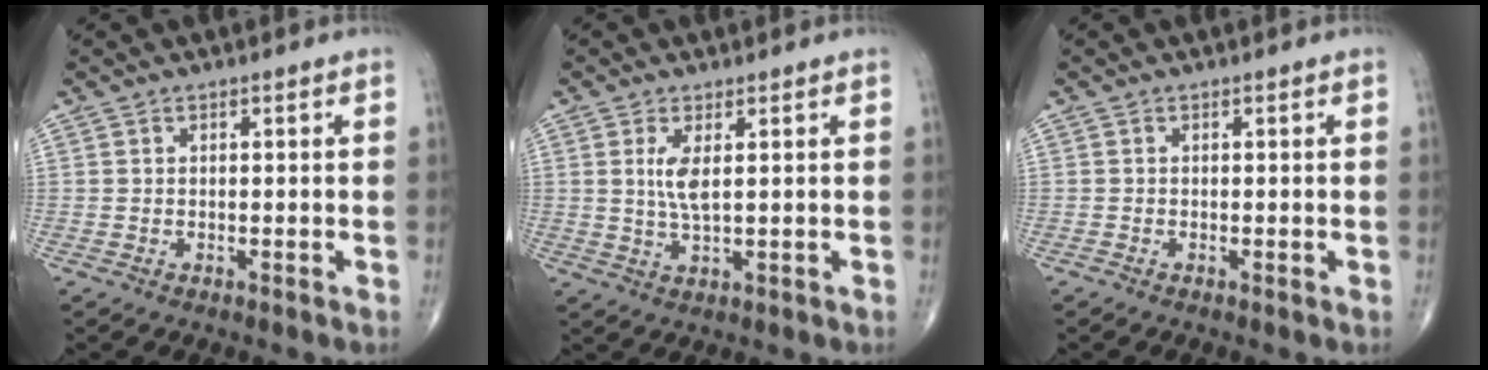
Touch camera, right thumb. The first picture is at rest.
{"total": 4.1, "force": [1.1, 1.1, 3.8], "torque": [-0.084, -0.012, 0.026]}
{"total": 0.0}